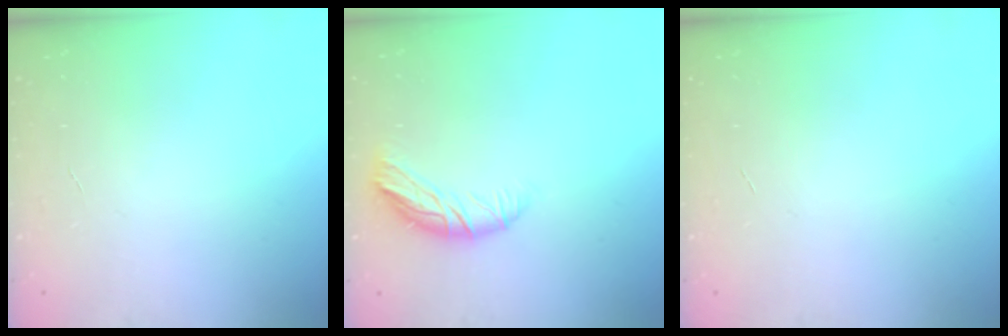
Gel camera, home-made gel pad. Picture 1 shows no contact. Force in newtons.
{"total": 10.4, "press": 10.3, "slide": 1.5}
{"total": 0.0}